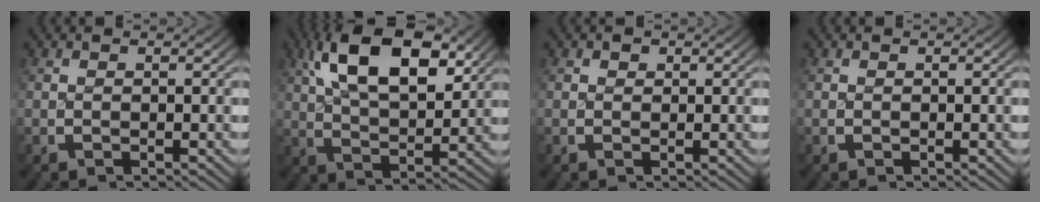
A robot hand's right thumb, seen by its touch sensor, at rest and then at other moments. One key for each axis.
{"total": 11.2, "fx": 3.3, "fy": 6.1, "fz": 8.8, "tx": -0.168, "ty": -0.010, "tz": 0.054}
{"total": 0.8, "fx": 0.4, "fy": 0.7, "fz": 0.3, "tx": -0.003, "ty": -0.004, "tz": 0.007}
{"total": 0.0}